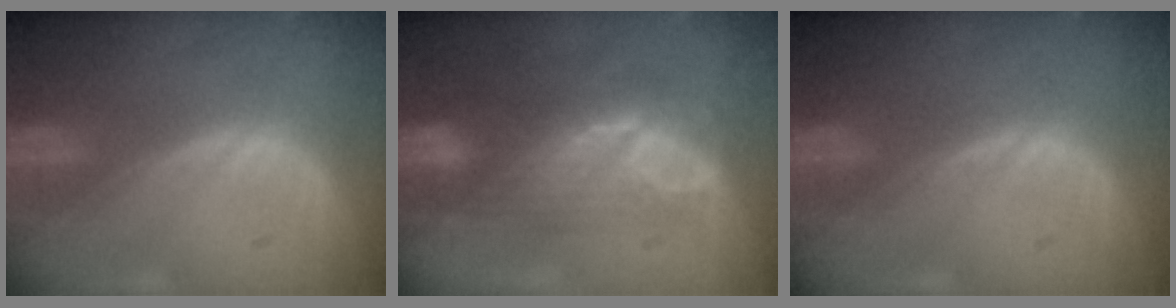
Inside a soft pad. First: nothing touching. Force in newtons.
{"total": 7.5, "press": 7.0, "slide": 2.7}
{"total": 0.0}